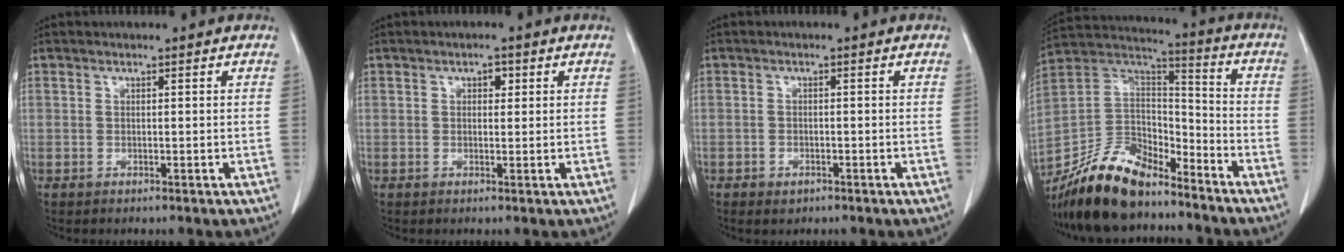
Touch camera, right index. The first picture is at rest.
{"total": 1.5, "force": [0.6, 0.9, 1.1], "torque": [-0.014, 0.003, 0.007]}
{"total": 1.7, "force": [-1.0, 1.1, 0.7], "torque": [-0.011, 0.002, -0.008]}
{"total": 17.4, "force": [-14.2, 6.2, 7.9], "torque": [-0.150, 0.024, -0.263]}